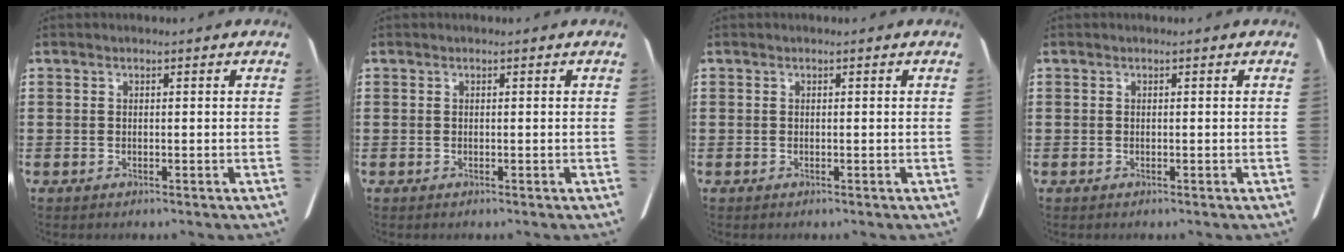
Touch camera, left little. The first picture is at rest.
{"total": 0.0}
{"total": 0.0}
{"total": 0.0}